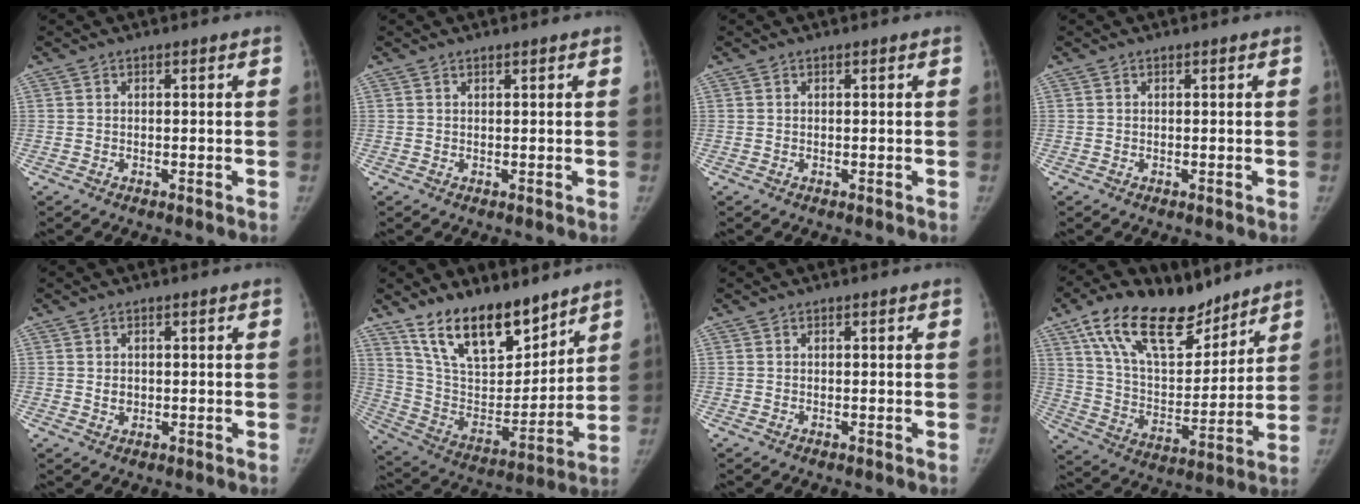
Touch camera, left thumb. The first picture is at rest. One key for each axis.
{"total": 0.5, "fx": 0.4, "fy": 0.0, "fz": 0.3, "tx": -0.006, "ty": -0.003, "tz": 0.009}
{"total": 0.0}
{"total": 0.0}
{"total": 1.7, "fx": 0.2, "fy": 1.4, "fz": 1.0, "tx": -0.012, "ty": -0.002, "tz": 0.008}
{"total": 20.0, "fx": 14.3, "fy": 8.5, "fz": 11.0, "tx": -0.141, "ty": -0.078, "tz": 0.263}
{"total": 0.0}
{"total": 21.1, "fx": 14.2, "fy": 10.0, "fz": 12.0, "tx": -0.175, "ty": -0.054, "tz": 0.258}